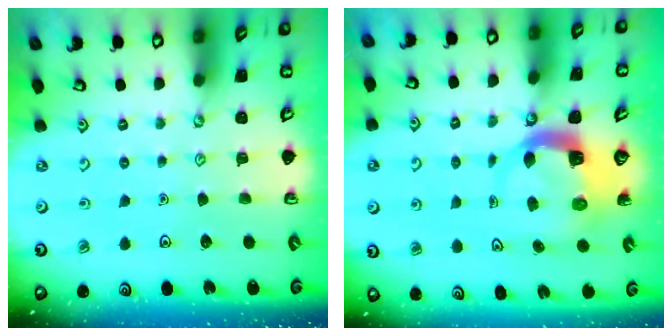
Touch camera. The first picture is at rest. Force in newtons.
{"total": 5.2, "press": 5.1, "slide": 0.5}